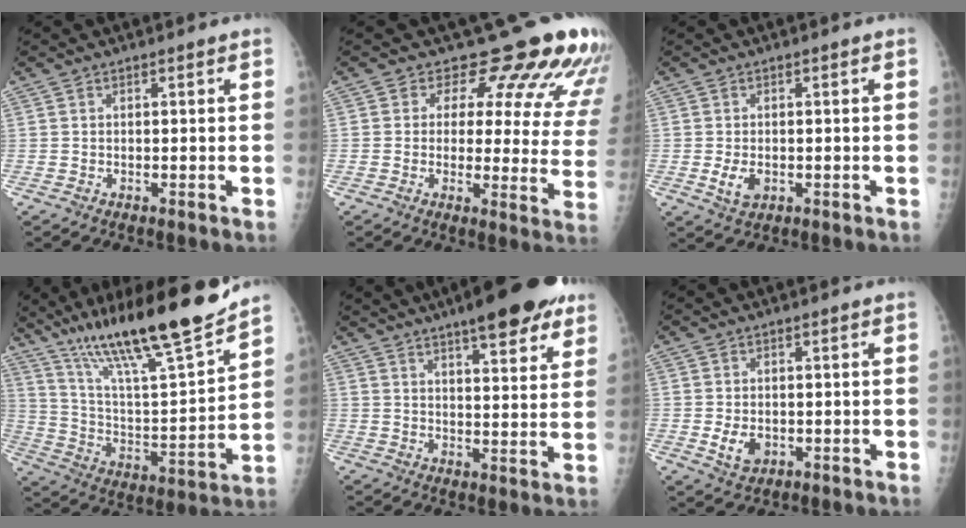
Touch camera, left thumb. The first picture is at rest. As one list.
[{"total": 17.3, "force": [13.8, 7.1, 7.6], "torque": [-0.044, -0.085, 0.142]}, {"total": 3.5, "force": [-0.6, 2.3, 2.5], "torque": [-0.045, -0.005, -0.005]}, {"total": 23.6, "force": [18.1, 2.5, 15.0], "torque": [-0.230, -0.075, 0.319]}, {"total": 16.1, "force": [10.6, 4.3, 11.3], "torque": [-0.129, -0.036, 0.146]}, {"total": 4.0, "force": [-0.6, 2.9, 2.6], "torque": [-0.038, -0.004, -0.001]}]